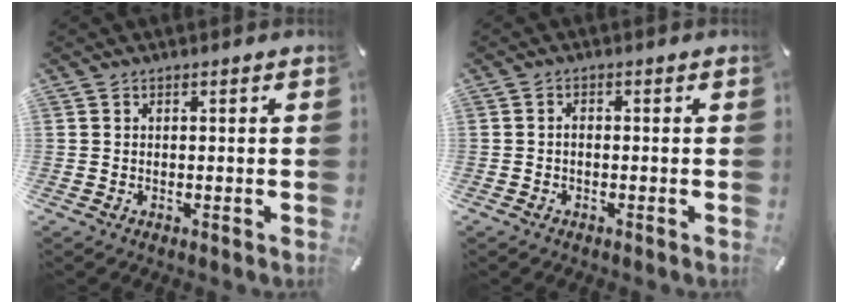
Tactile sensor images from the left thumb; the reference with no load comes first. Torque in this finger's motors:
{"motor_torque": [0.03, -0.11, 0.05, 0.13, 0.01]}